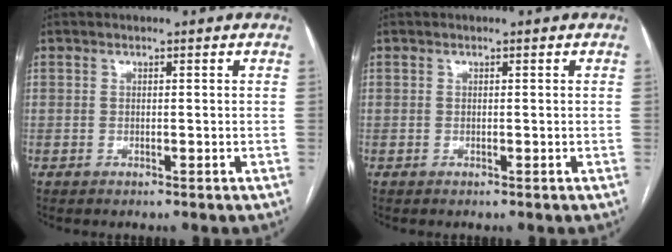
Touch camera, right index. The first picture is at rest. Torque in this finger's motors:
{"motor_torque": [0.00, 0.00, 0.00, 0.00]}